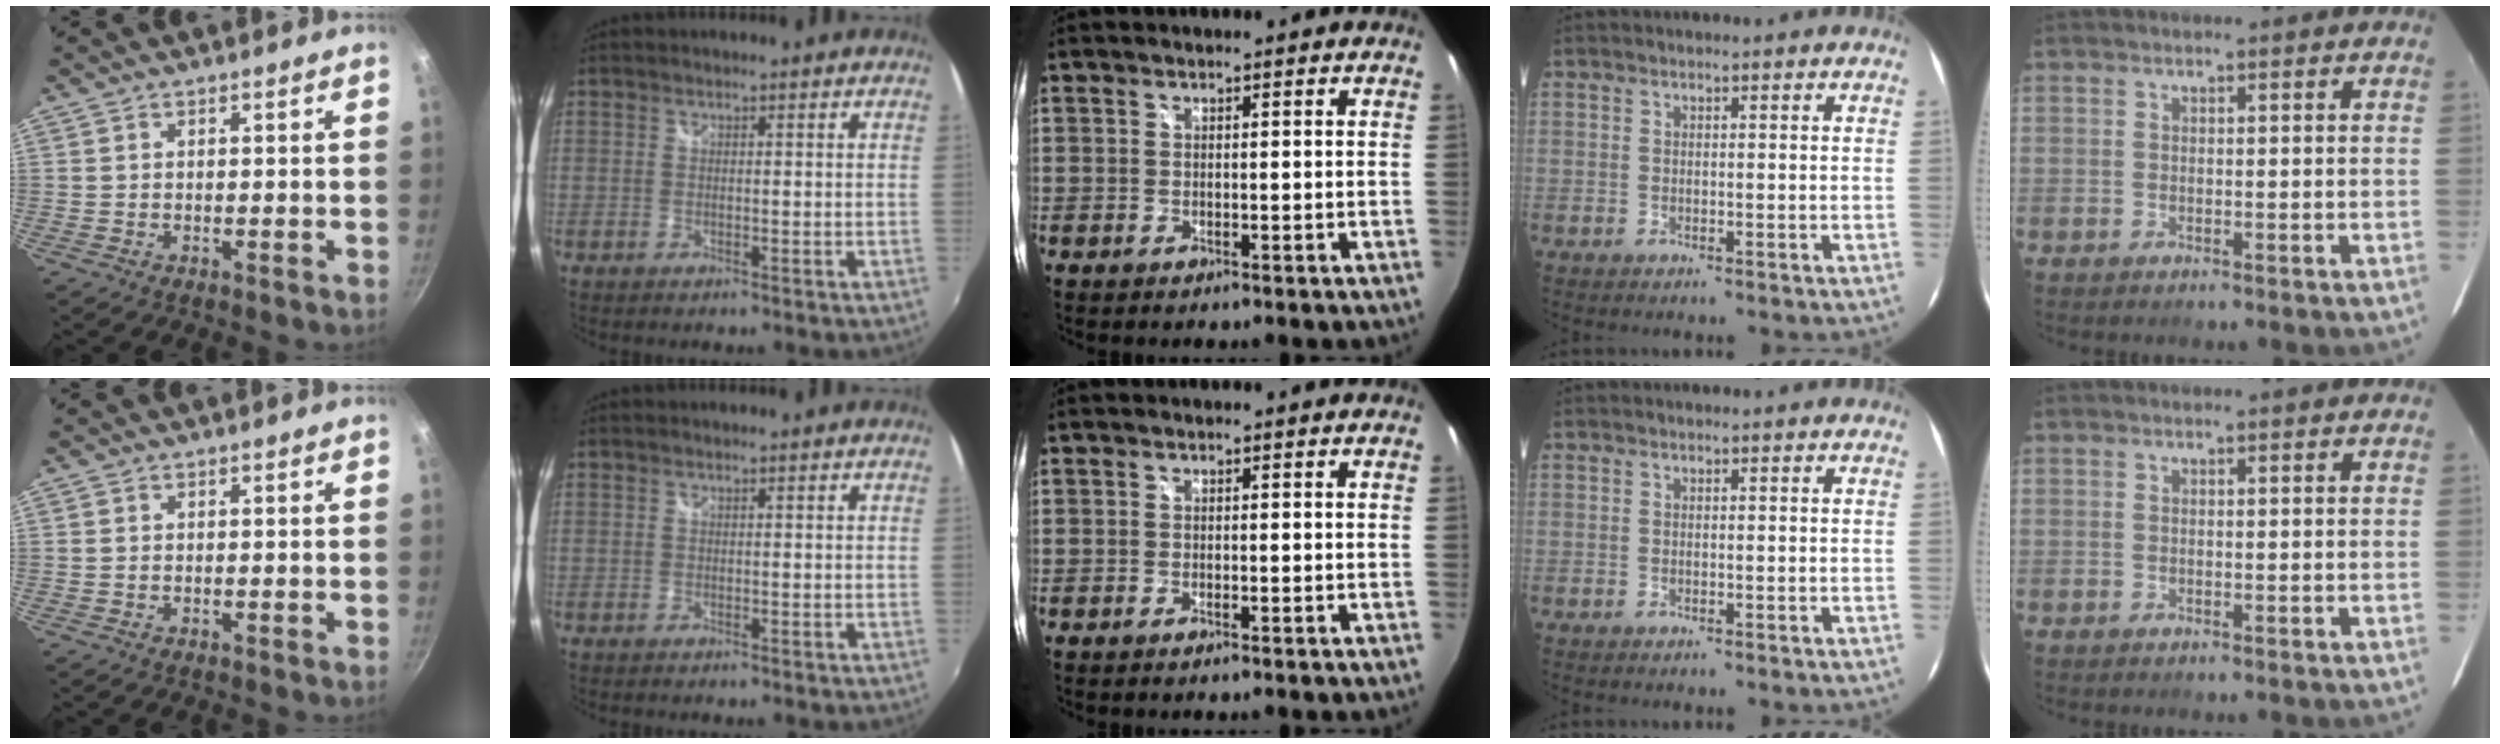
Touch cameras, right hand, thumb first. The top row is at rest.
{"middle": {"total": 0.6, "force": [-0.4, 0.0, 0.4], "torque": [-0.004, 0.000, -0.009]}}